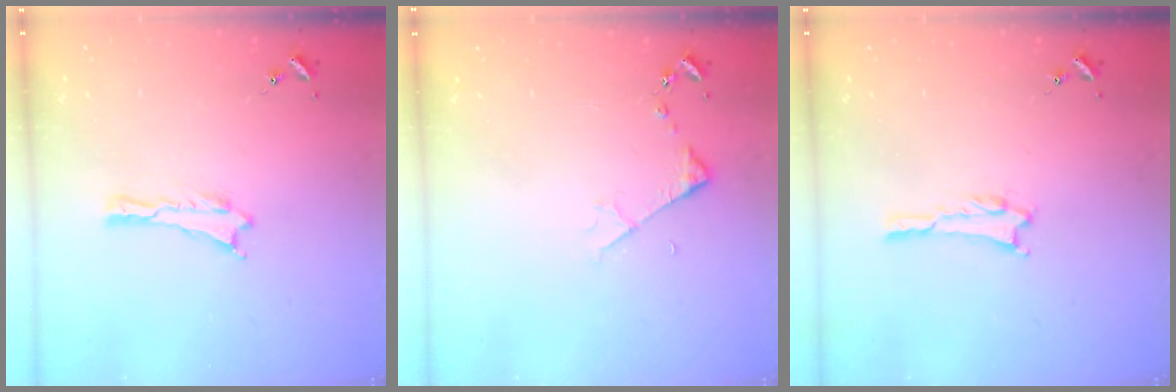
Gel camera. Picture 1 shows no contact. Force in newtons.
{"total": 3.2, "press": 3.2, "slide": 0.4}
{"total": 0.5, "press": 0.5, "slide": 0.1}